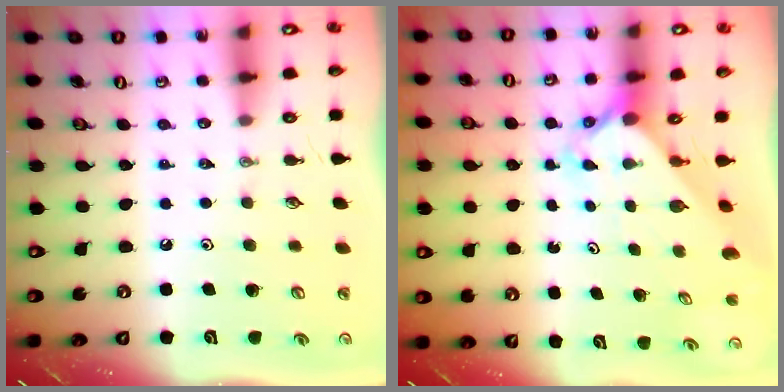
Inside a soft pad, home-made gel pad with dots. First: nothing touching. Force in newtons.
{"total": 2.3, "press": 2.3, "slide": 0.1}